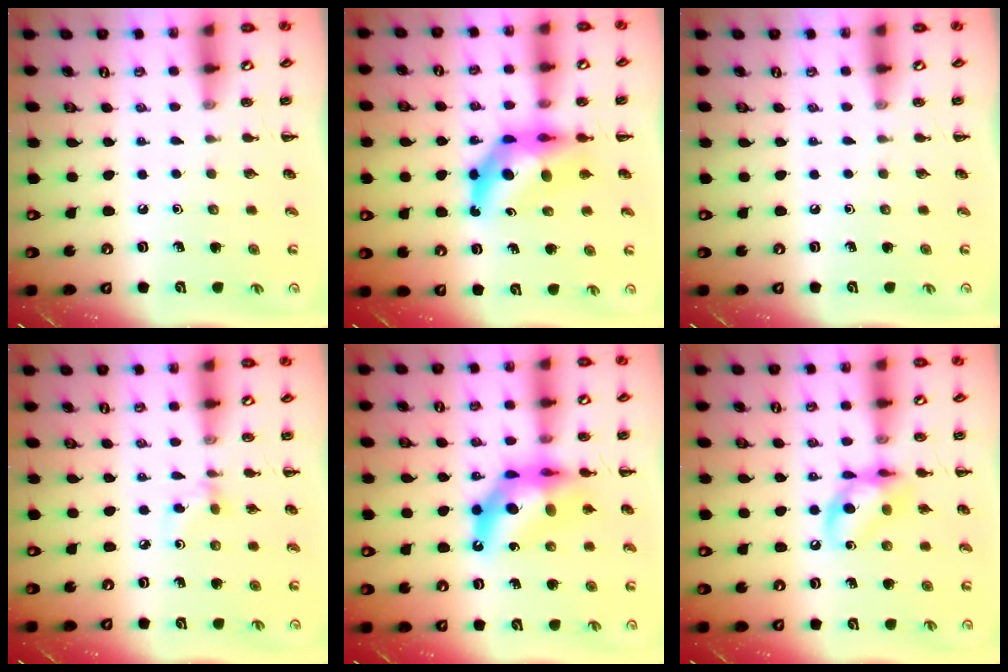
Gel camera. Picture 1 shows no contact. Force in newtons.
{"total": 9.7, "press": 9.1, "slide": 3.3}
{"total": 0.0}
{"total": 2.8, "press": 2.6, "slide": 1.0}
{"total": 13.5, "press": 12.9, "slide": 4.0}
{"total": 12.1, "press": 11.9, "slide": 2.2}